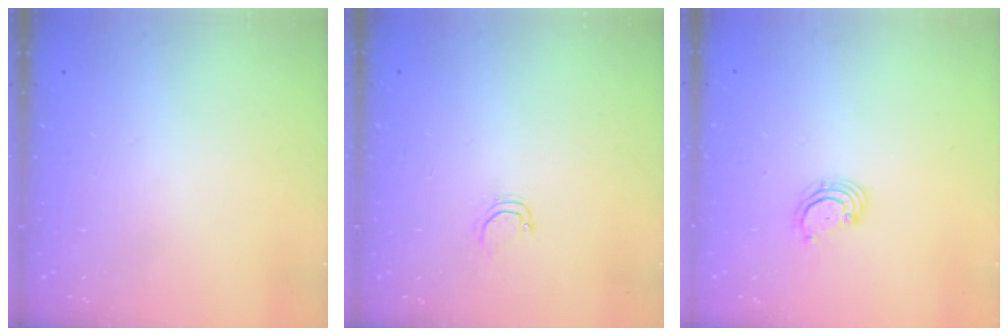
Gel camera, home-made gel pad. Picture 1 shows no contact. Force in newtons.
{"total": 4.6, "press": 4.6, "slide": 0.4}
{"total": 2.6, "press": 2.6, "slide": 0.3}